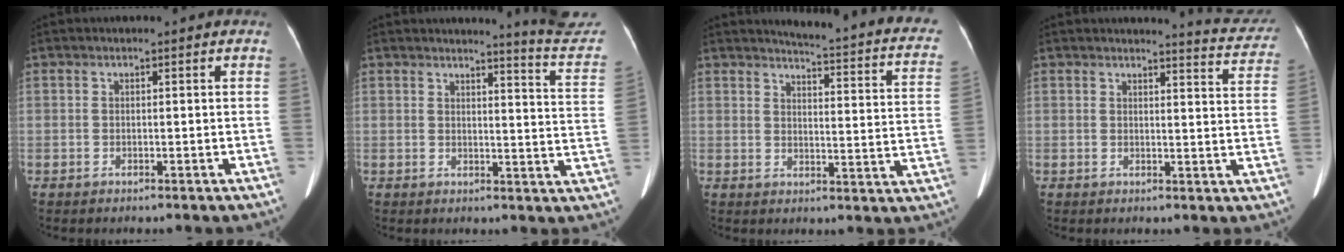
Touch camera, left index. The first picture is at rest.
{"total": 11.0, "force": [10.8, -1.7, 1.0], "torque": [-0.015, -0.109, 0.104]}
{"total": 18.4, "force": [16.3, 2.0, 8.3], "torque": [-0.095, -0.064, 0.165]}
{"total": 7.2, "force": [7.2, 0.3, 0.4], "torque": [-0.002, -0.036, 0.063]}